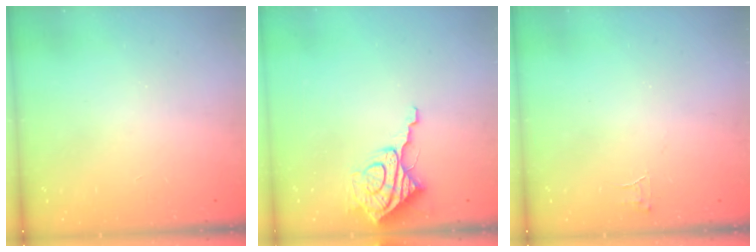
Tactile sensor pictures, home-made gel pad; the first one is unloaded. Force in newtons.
{"total": 10.5, "press": 10.4, "slide": 1.2}
{"total": 2.8, "press": 2.8, "slide": 0.2}